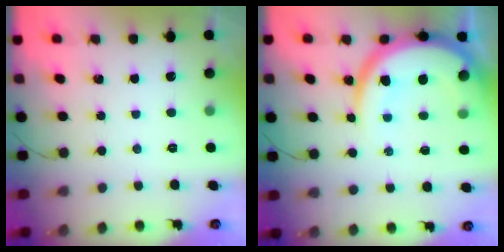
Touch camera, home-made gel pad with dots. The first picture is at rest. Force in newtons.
{"total": 16.2, "press": 16.1, "slide": 1.7}